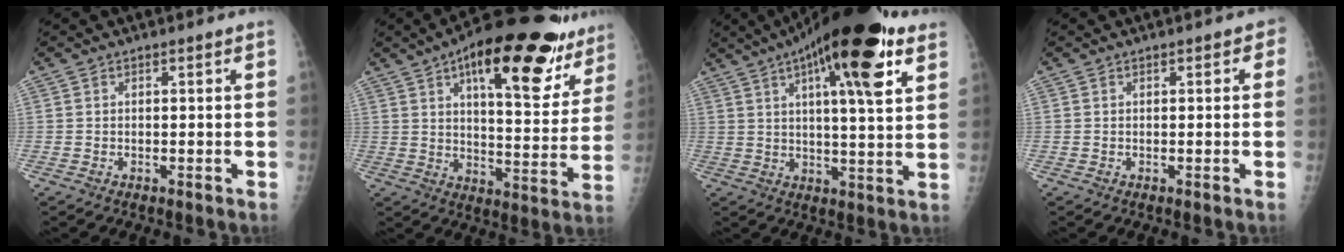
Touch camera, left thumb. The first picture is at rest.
{"total": 26.0, "force": [15.1, 9.7, 18.9], "torque": [-0.230, -0.036, 0.214]}
{"total": 21.0, "force": [10.4, 5.3, 17.5], "torque": [-0.259, -0.013, 0.152]}
{"total": 1.6, "force": [0.5, 0.9, 1.2], "torque": [-0.002, 0.003, 0.003]}